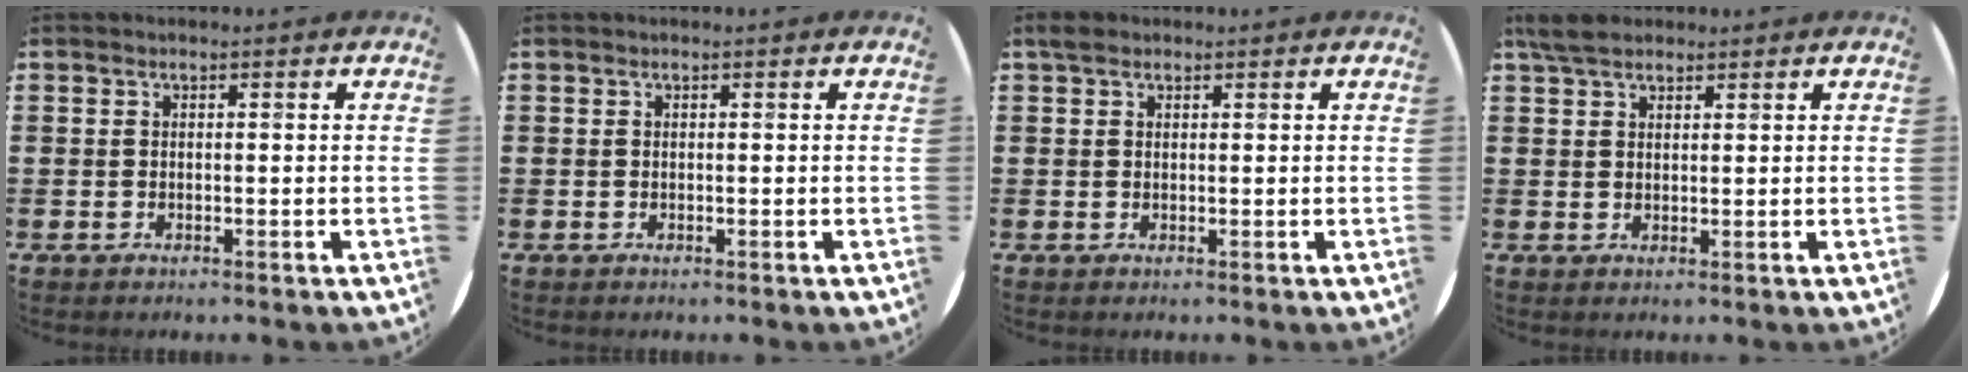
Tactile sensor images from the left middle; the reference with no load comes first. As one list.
[{"total": 0.0}, {"total": 1.3, "force": [1.0, 0.7, 0.4], "torque": [-0.001, 0.002, 0.017]}, {"total": 3.7, "force": [3.0, 1.4, 1.5], "torque": [-0.028, 0.003, 0.055]}]